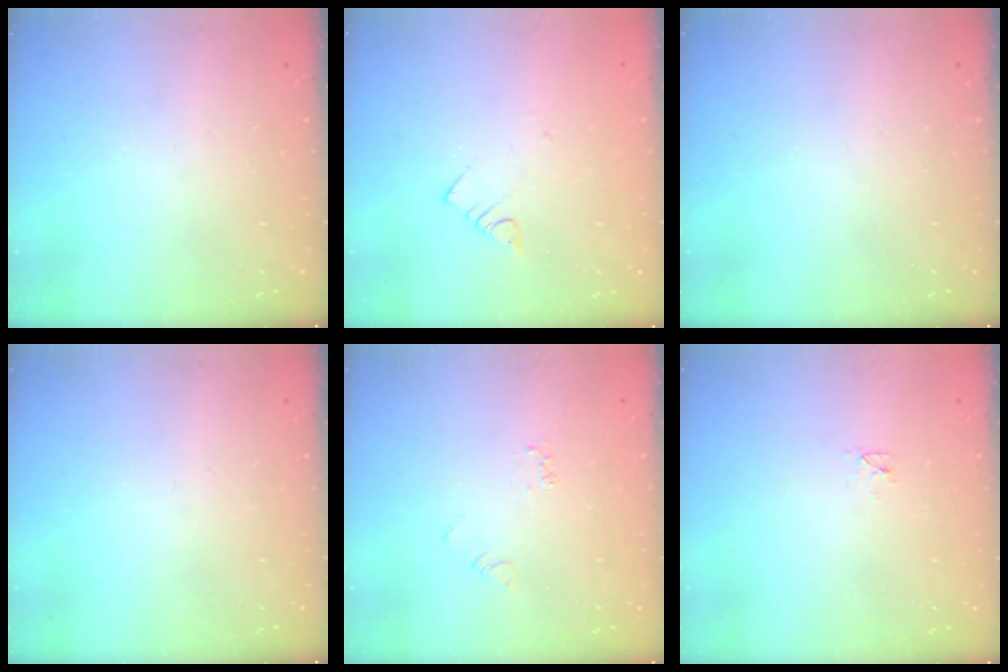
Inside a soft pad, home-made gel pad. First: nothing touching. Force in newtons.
{"total": 2.6, "press": 2.6, "slide": 0.3}
{"total": 0.0}
{"total": 0.0}
{"total": 2.3, "press": 2.3, "slide": 0.4}
{"total": 2.4, "press": 2.4, "slide": 0.3}